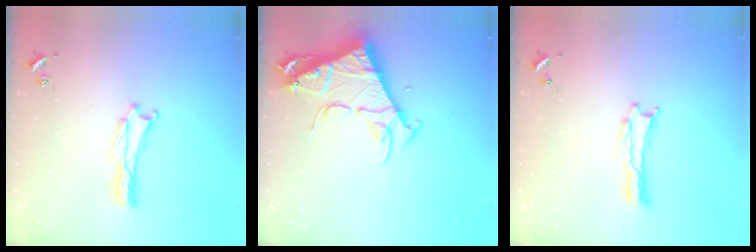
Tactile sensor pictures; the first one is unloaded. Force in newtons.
{"total": 7.9, "press": 7.9, "slide": 0.9}
{"total": 0.0}